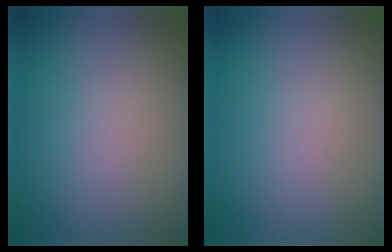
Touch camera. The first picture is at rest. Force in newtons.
{"total": 0.0}